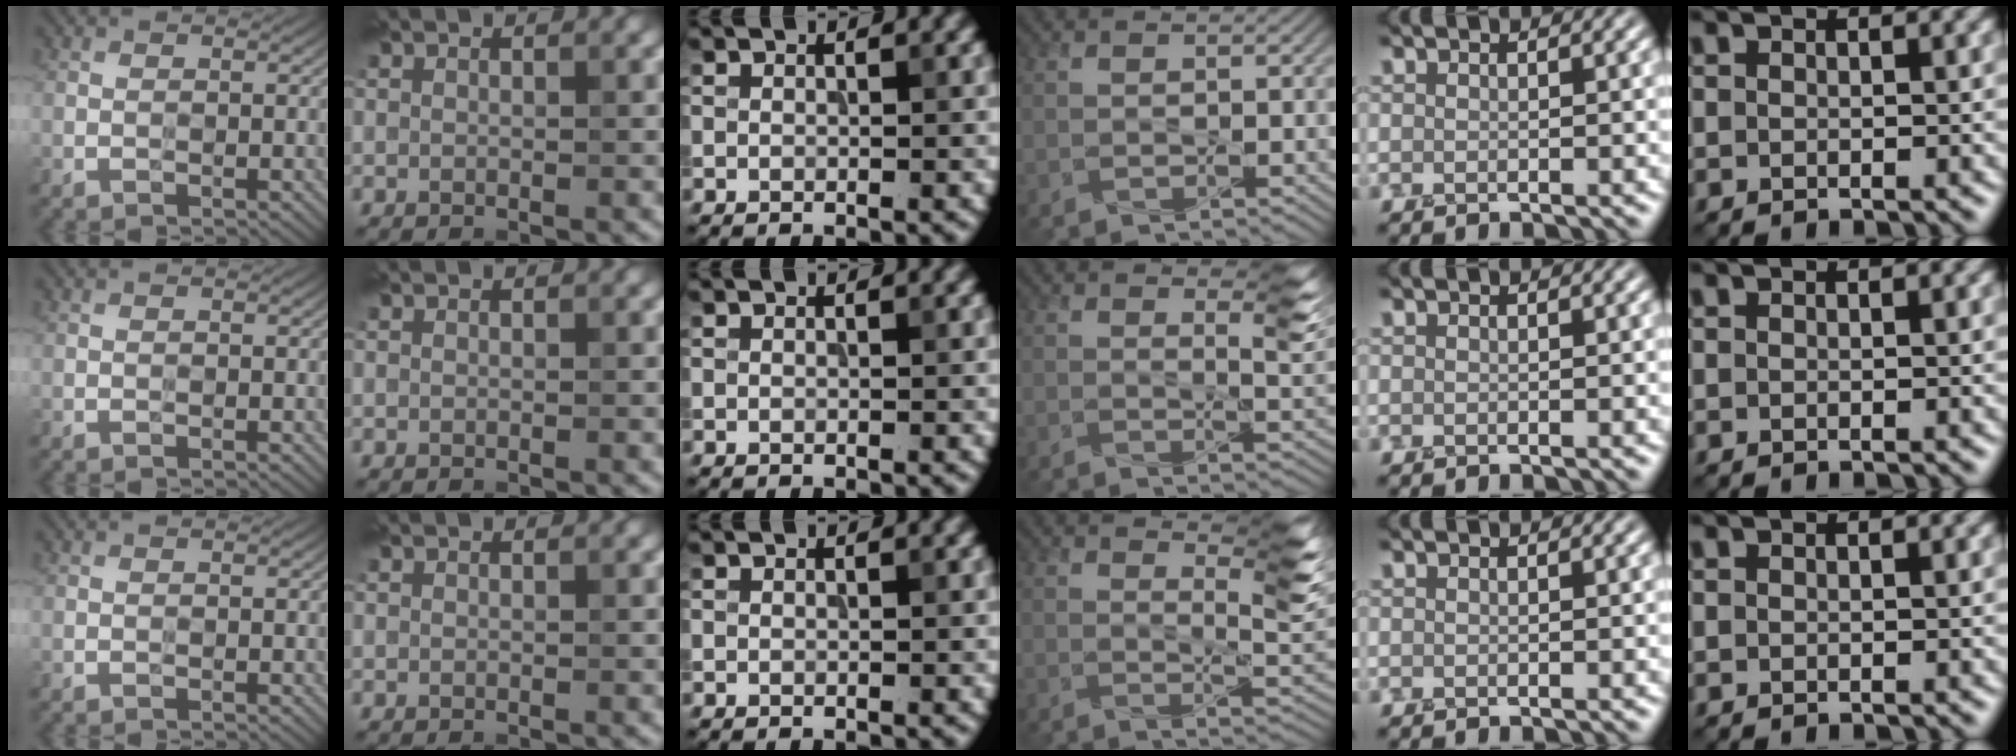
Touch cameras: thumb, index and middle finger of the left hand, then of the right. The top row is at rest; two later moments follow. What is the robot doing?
{"motion": "squeeze", "object": "paper clamp"}